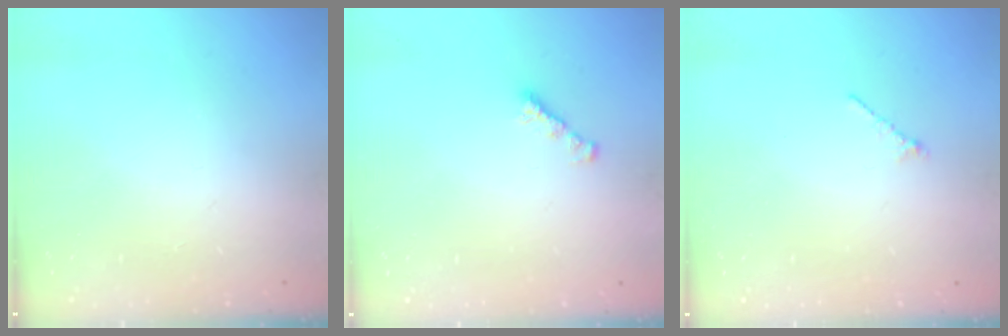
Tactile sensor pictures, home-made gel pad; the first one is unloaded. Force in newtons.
{"total": 1.6, "press": 1.5, "slide": 0.5}
{"total": 0.8, "press": 0.7, "slide": 0.4}